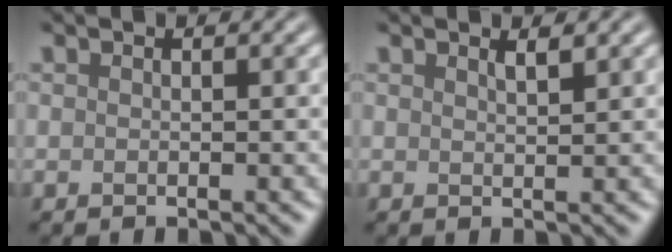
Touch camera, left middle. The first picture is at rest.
{"total": 1.2, "force": [1.0, 0.3, 0.7], "torque": [-0.007, 0.001, 0.014]}